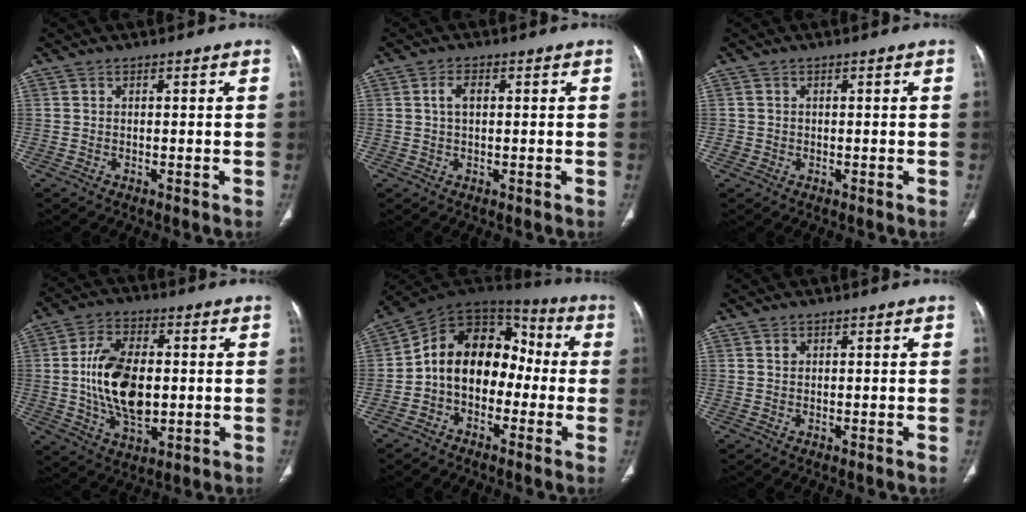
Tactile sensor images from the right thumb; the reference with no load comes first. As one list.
[{"total": 2.8, "force": [0.5, 1.5, 2.3], "torque": [-0.045, 0.008, 0.009]}, {"total": 1.1, "force": [-0.2, 1.1, 0.0], "torque": [0.006, 0.006, -0.005]}, {"total": 15.2, "force": [-0.1, 8.9, 12.3], "torque": [-0.211, 0.002, 0.002]}, {"total": 15.1, "force": [-2.1, 11.0, 10.1], "torque": [-0.126, 0.063, -0.050]}, {"total": 0.8, "force": [0.3, 0.7, 0.3], "torque": [-0.003, 0.000, 0.007]}]